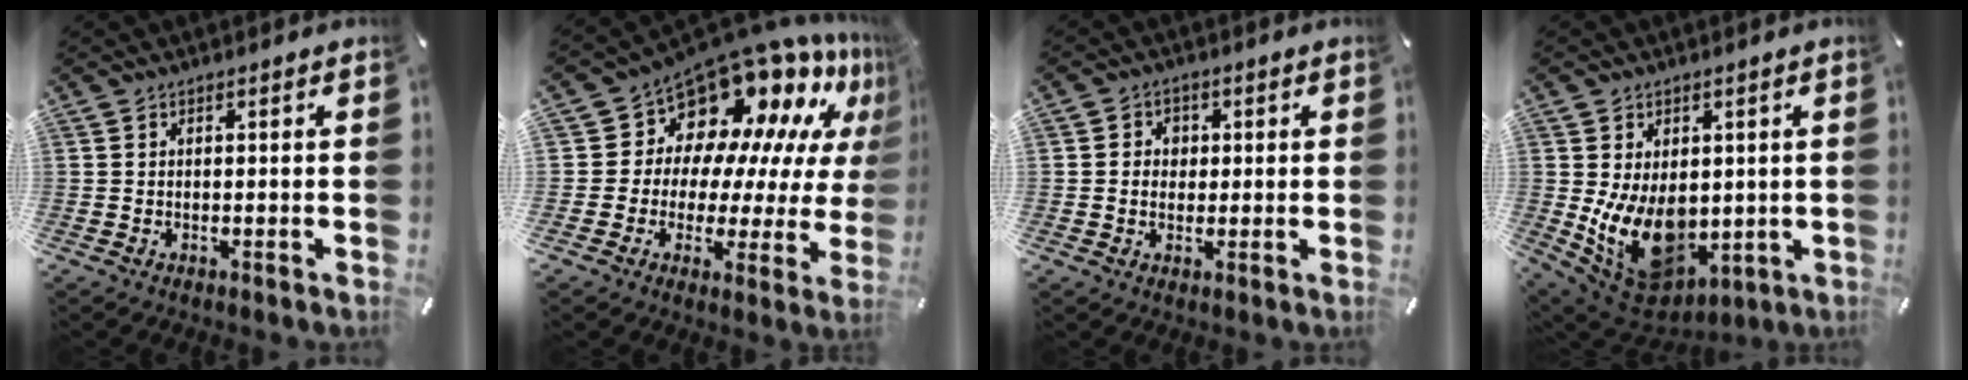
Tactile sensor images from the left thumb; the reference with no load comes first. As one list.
[{"total": 14.5, "force": [11.5, 8.0, 3.7], "torque": [-0.059, -0.124, 0.194]}, {"total": 3.6, "force": [-0.2, 3.3, 1.6], "torque": [-0.026, 0.005, -0.008]}, {"total": 14.4, "force": [-0.6, 10.8, 9.5], "torque": [-0.175, -0.020, -0.001]}]